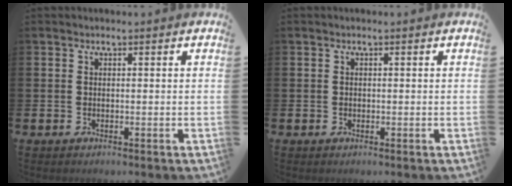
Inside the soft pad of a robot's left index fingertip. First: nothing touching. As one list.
[{"total": 0.0}]